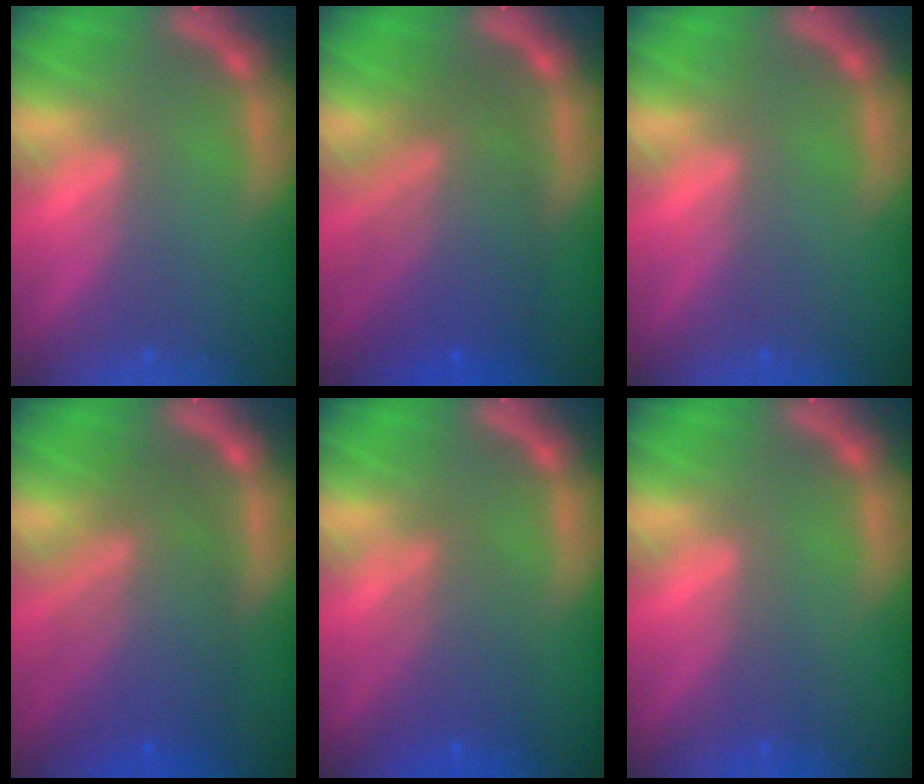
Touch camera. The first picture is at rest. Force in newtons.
{"total": 8.5}
{"total": 0.0}
{"total": 8.5}
{"total": 4.1}
{"total": 1.0}